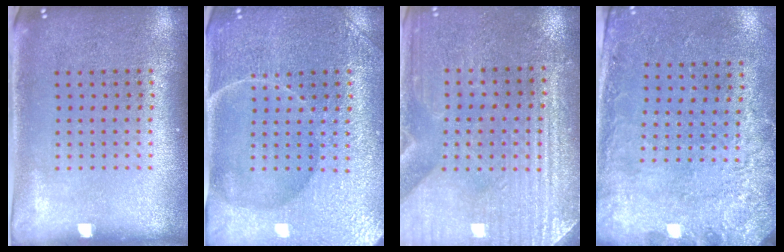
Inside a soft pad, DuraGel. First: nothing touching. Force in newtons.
{"total": 4.6, "press": 4.4, "slide": 1.1}
{"total": 3.2, "press": 3.1, "slide": 0.7}
{"total": 2.8, "press": 1.9, "slide": 2.0}